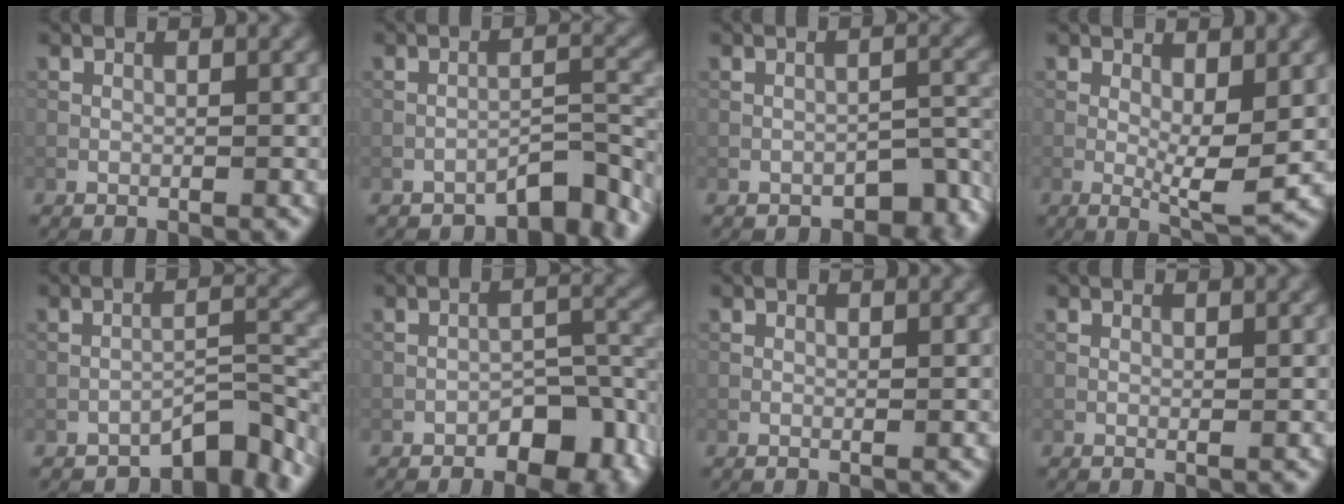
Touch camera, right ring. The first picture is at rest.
{"total": 3.9, "force": [-3.3, 0.9, 1.8], "torque": [-0.017, 0.015, -0.052]}
{"total": 3.8, "force": [-2.6, 1.8, 2.0], "torque": [-0.018, 0.001, -0.032]}
{"total": 4.4, "force": [0.2, 1.1, 4.3], "torque": [-0.071, -0.009, 0.004]}
{"total": 4.6, "force": [-3.8, 1.2, 2.2], "torque": [-0.022, 0.013, -0.059]}
{"total": 6.8, "force": [-4.0, 3.3, 4.4], "torque": [-0.050, 0.007, -0.061]}
{"total": 0.0}
{"total": 0.0}